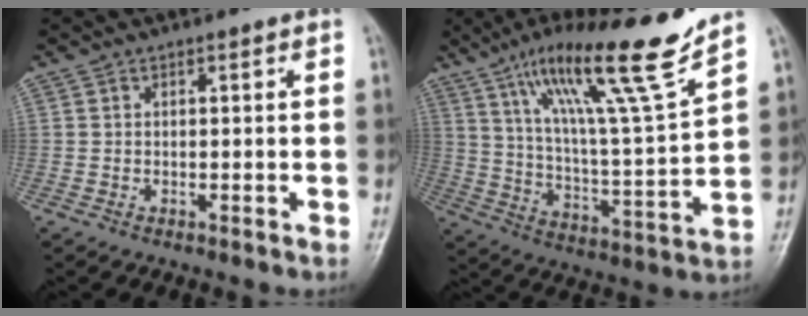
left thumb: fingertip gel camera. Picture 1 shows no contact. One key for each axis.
{"total": 20.6, "fx": 13.9, "fy": 1.0, "fz": 15.2, "tx": -0.233, "ty": -0.063, "tz": 0.235}